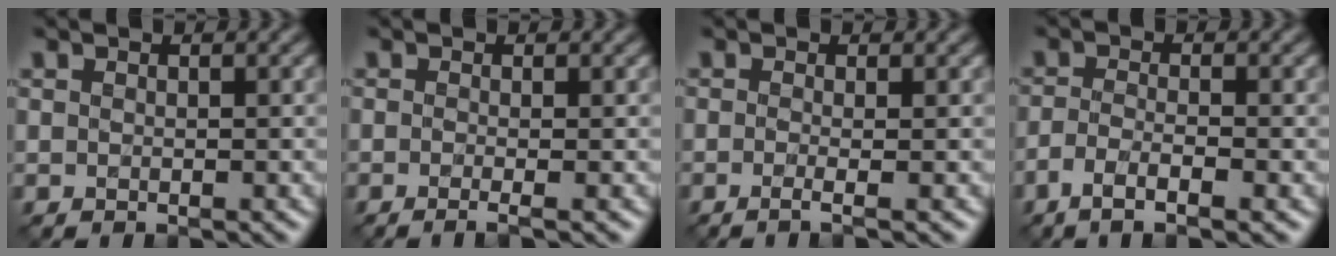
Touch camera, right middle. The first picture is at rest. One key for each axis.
{"total": 1.9, "fx": -0.6, "fy": 0.7, "fz": 1.7, "tx": -0.016, "ty": -0.009, "tz": -0.020}
{"total": 2.0, "fx": -0.4, "fy": 0.8, "fz": 1.8, "tx": -0.018, "ty": -0.010, "tz": -0.022}
{"total": 3.2, "fx": -1.9, "fy": 0.7, "fz": 2.5, "tx": -0.052, "ty": -0.005, "tz": -0.042}